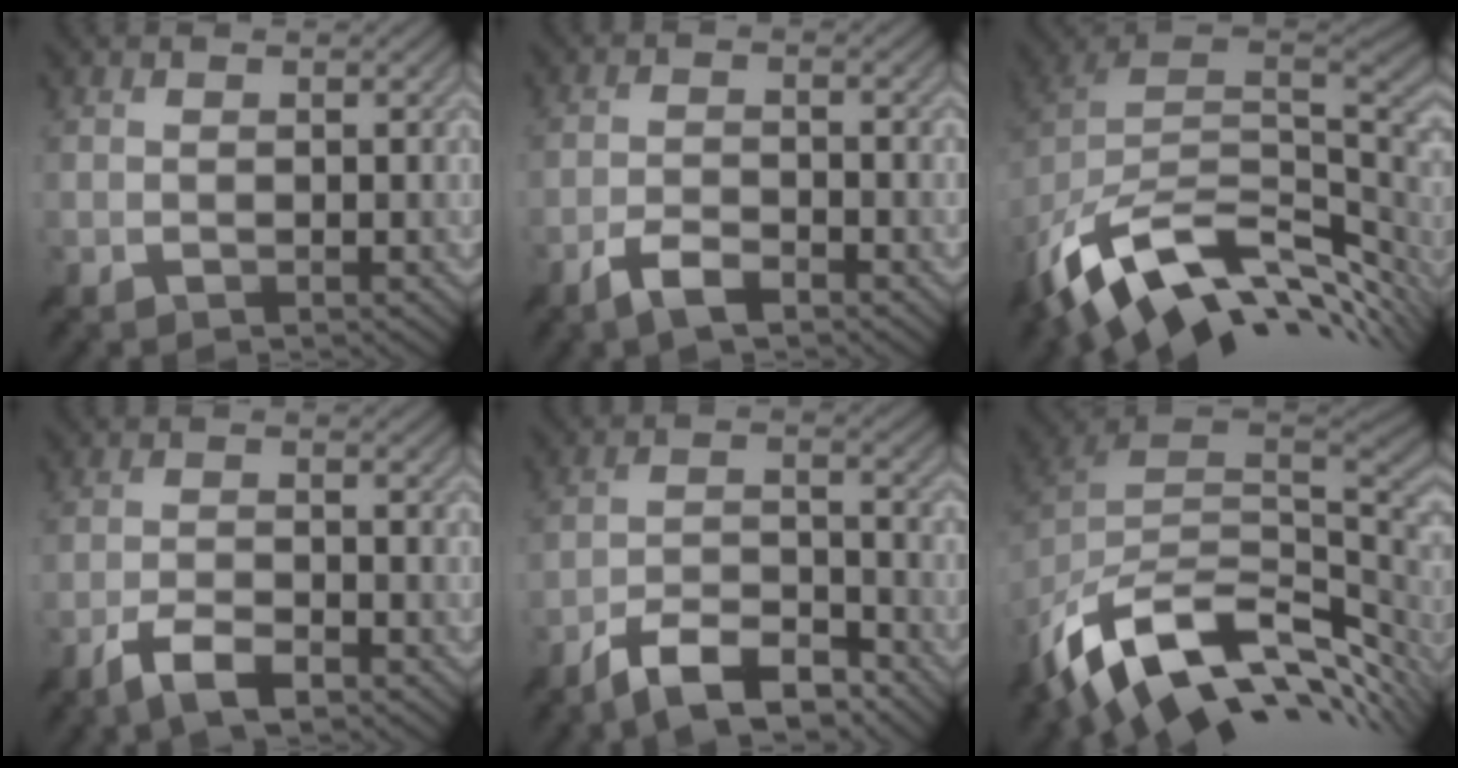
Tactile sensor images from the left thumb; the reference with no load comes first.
{"total": 3.8, "force": [-2.9, 0.9, 2.4], "torque": [-0.056, -0.003, -0.056]}
{"total": 15.1, "force": [-4.3, 9.5, 10.9], "torque": [-0.238, -0.035, -0.056]}
{"total": 5.1, "force": [-3.6, 1.4, 3.3], "torque": [-0.072, -0.004, -0.065]}
{"total": 9.1, "force": [-7.0, 2.8, 5.0], "torque": [-0.086, 0.002, -0.136]}
{"total": 14.9, "force": [-5.0, 9.4, 10.4], "torque": [-0.230, -0.040, -0.069]}